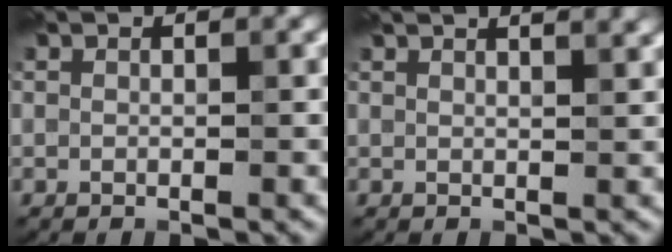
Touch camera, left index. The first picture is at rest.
{"total": 5.8, "force": [4.0, 2.5, 3.4], "torque": [-0.015, 0.045, 0.018]}